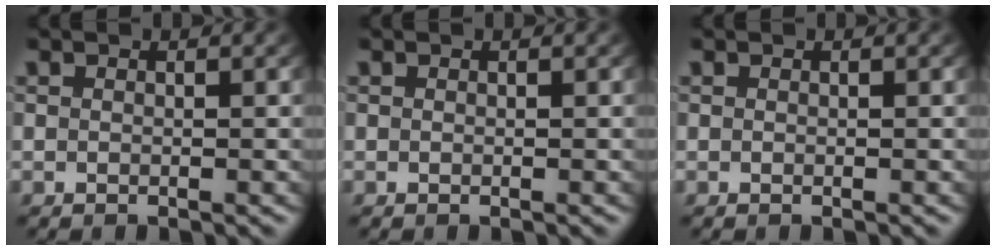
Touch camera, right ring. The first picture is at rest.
{"total": 0.0}
{"total": 0.0}